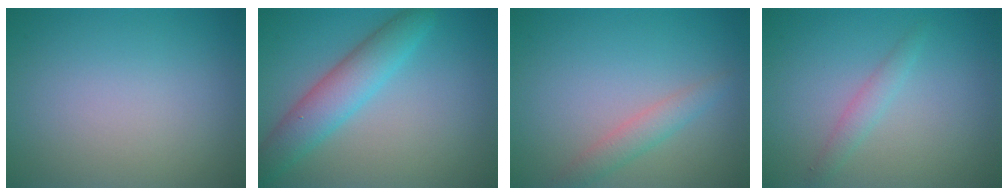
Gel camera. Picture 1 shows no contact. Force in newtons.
{"total": 4.8, "press": 4.8, "slide": 0.1}
{"total": 2.0, "press": 2.0, "slide": 0.0}
{"total": 1.1, "press": 1.1, "slide": 0.1}